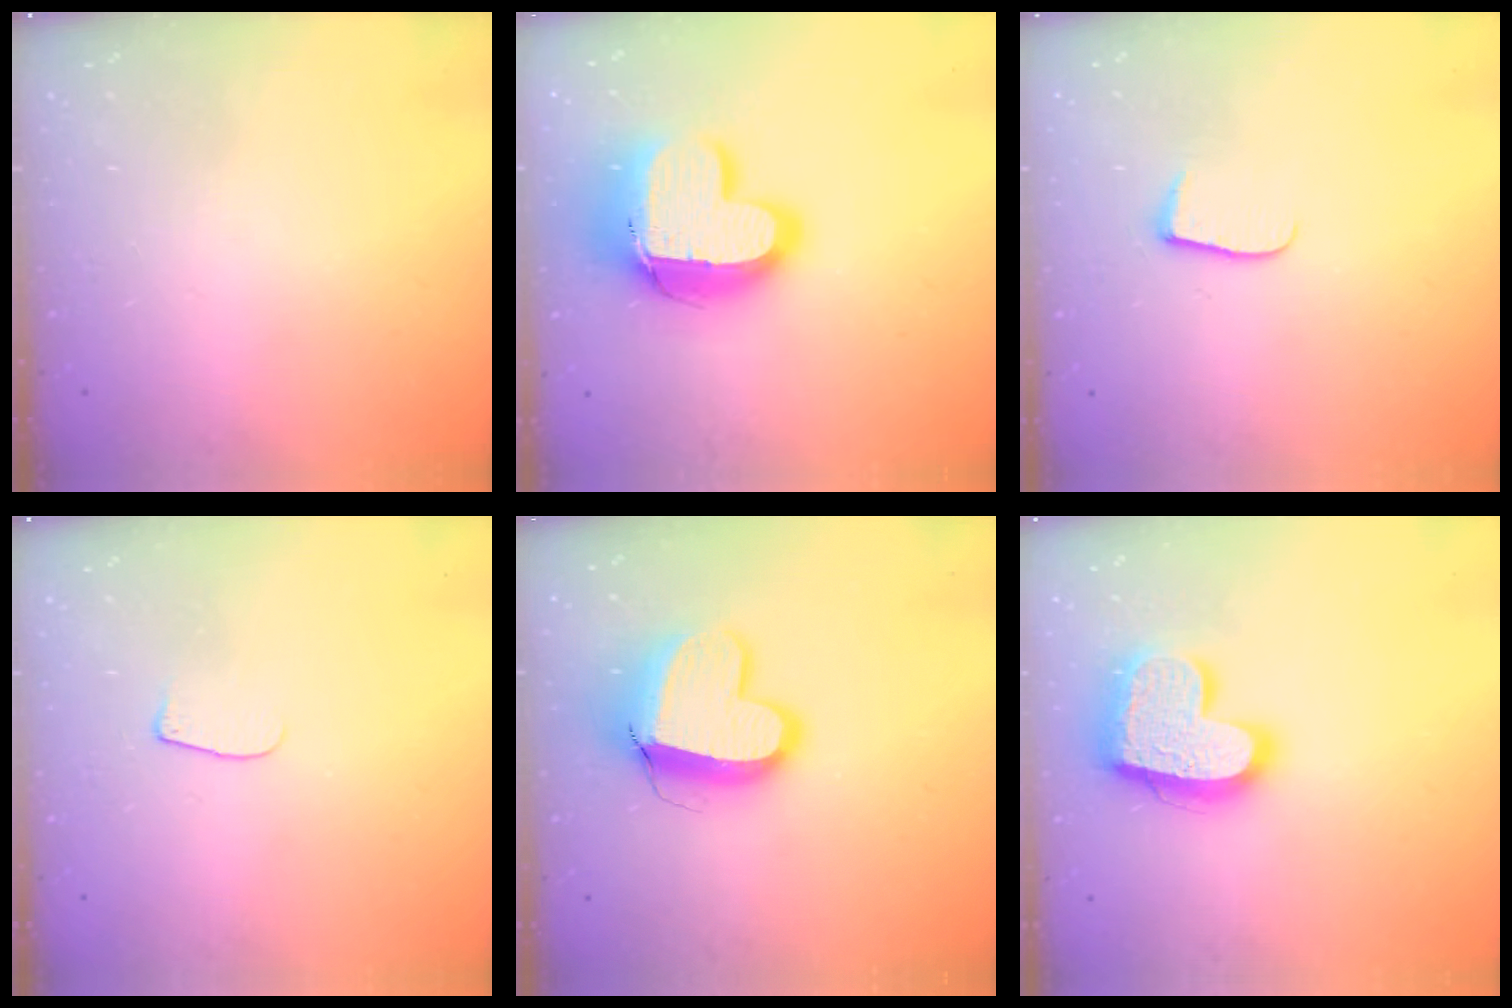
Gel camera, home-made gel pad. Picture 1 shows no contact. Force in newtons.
{"total": 17.0, "press": 17.0, "slide": 1.2}
{"total": 6.5, "press": 6.5, "slide": 0.6}
{"total": 6.2, "press": 6.2, "slide": 0.7}
{"total": 13.1, "press": 13.0, "slide": 1.3}
{"total": 18.2, "press": 18.2, "slide": 1.6}